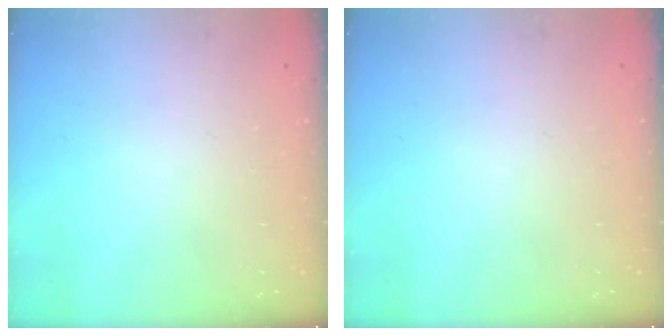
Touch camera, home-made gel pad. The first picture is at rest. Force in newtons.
{"total": 0.0}